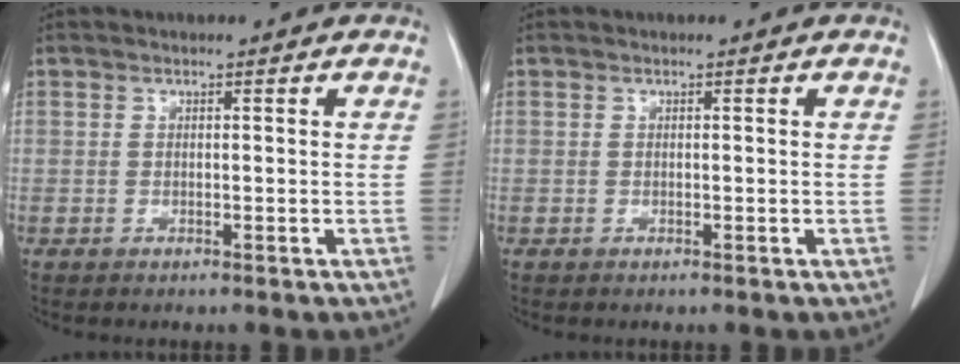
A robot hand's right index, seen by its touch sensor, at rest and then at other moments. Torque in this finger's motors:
{"motor_torque": [0.01, -0.01, 0.00, 0.00]}